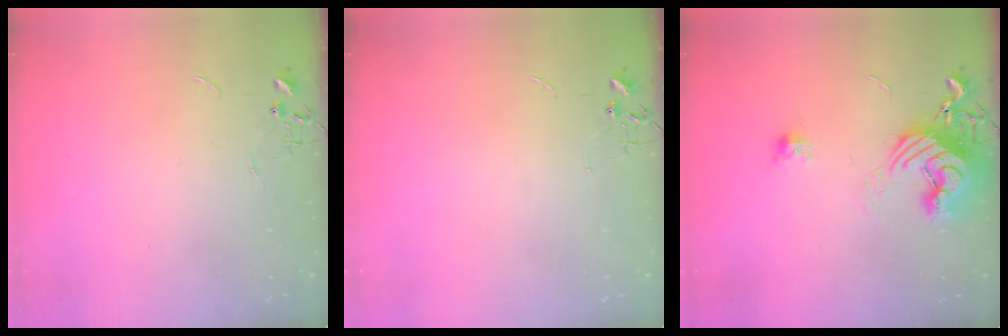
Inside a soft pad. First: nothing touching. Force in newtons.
{"total": 0.0}
{"total": 12.9, "press": 12.9, "slide": 1.2}